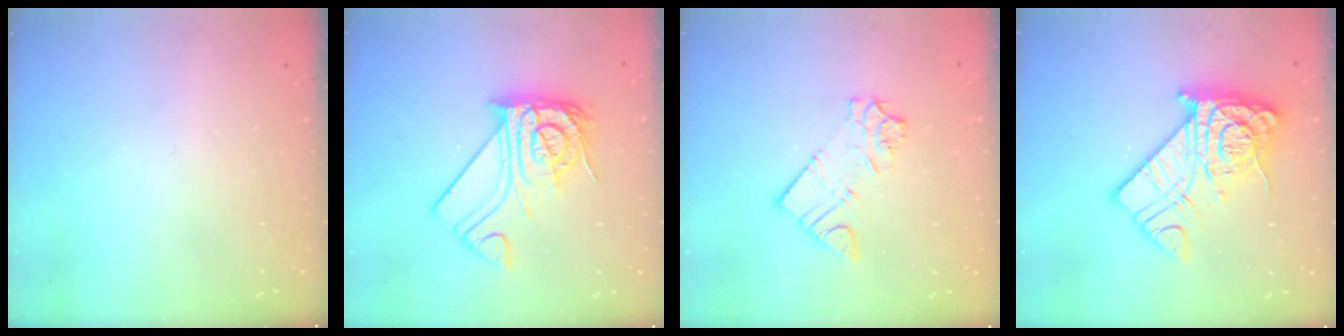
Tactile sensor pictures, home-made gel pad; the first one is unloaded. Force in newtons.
{"total": 15.3, "press": 15.2, "slide": 1.6}
{"total": 8.7, "press": 8.7, "slide": 0.6}
{"total": 14.7, "press": 14.6, "slide": 1.5}